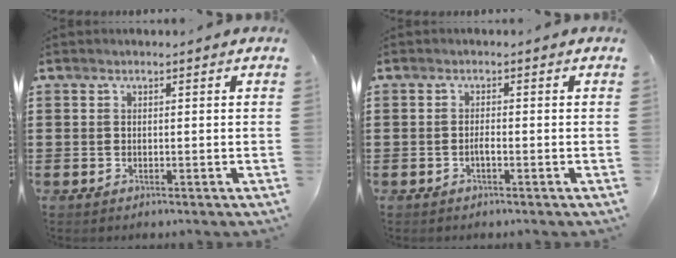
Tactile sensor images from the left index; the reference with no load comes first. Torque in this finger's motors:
{"motor_torque": [0.01, 0.01, 0.02, 0.03]}